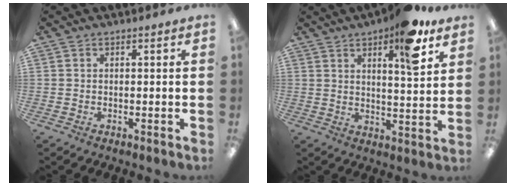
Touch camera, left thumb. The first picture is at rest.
{"total": 12.2, "force": [7.7, 3.5, 8.8], "torque": [-0.114, -0.036, 0.121]}